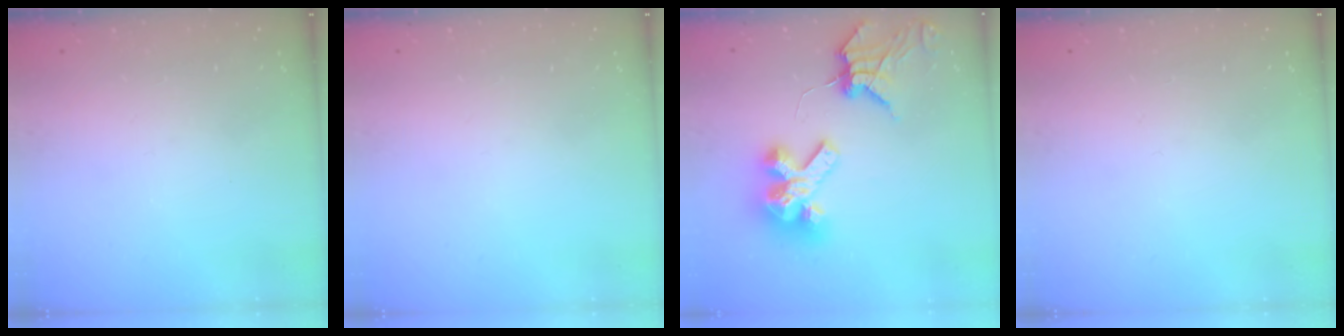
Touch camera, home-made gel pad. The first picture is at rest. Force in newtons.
{"total": 0.0}
{"total": 14.1, "press": 14.0, "slide": 1.7}
{"total": 0.0}